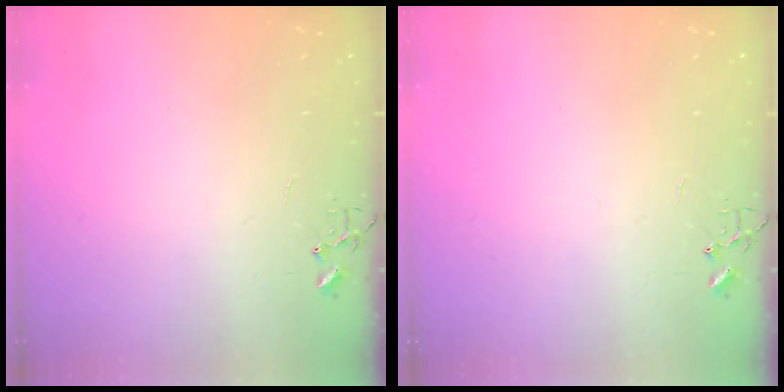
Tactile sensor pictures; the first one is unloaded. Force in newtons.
{"total": 0.0}